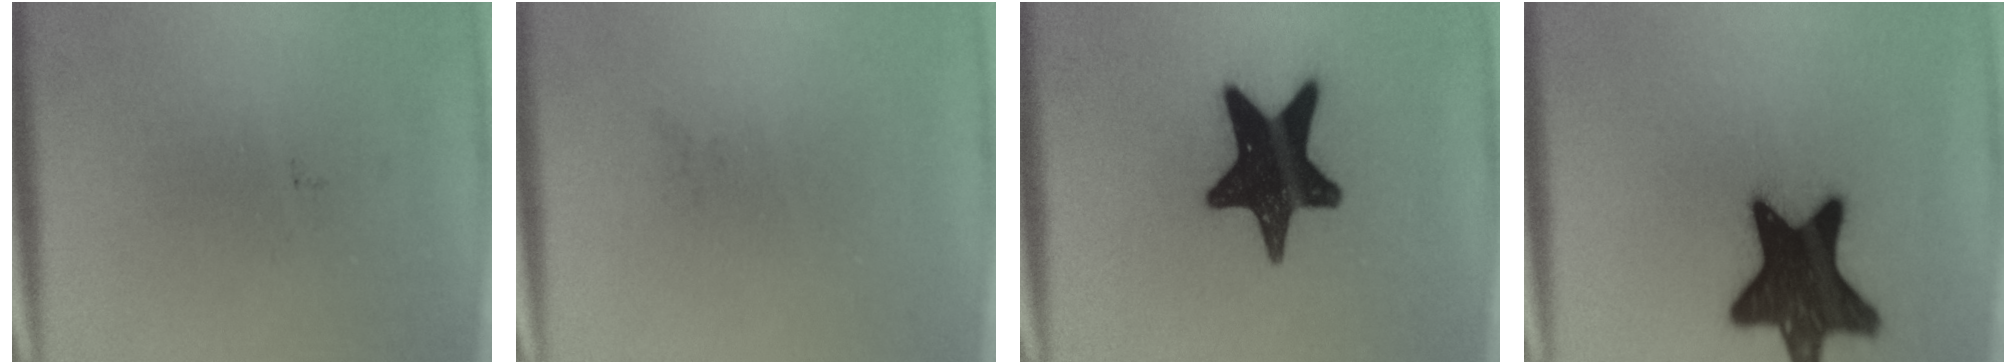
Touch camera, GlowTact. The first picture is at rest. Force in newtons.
{"total": 0.0}
{"total": 18.9}
{"total": 18.9}